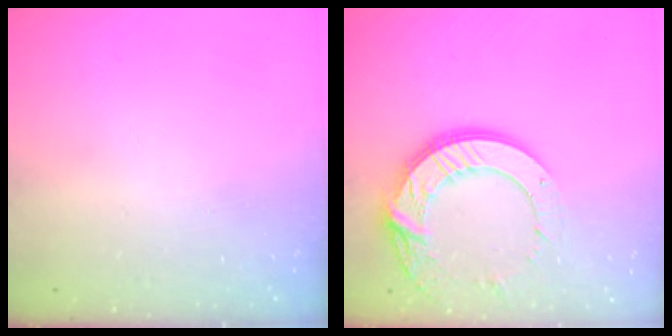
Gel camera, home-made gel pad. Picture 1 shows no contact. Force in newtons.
{"total": 17.1, "press": 17.0, "slide": 1.5}